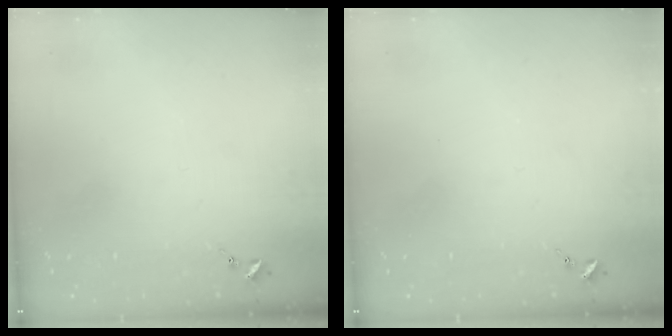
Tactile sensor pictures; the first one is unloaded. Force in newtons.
{"total": 0.0}